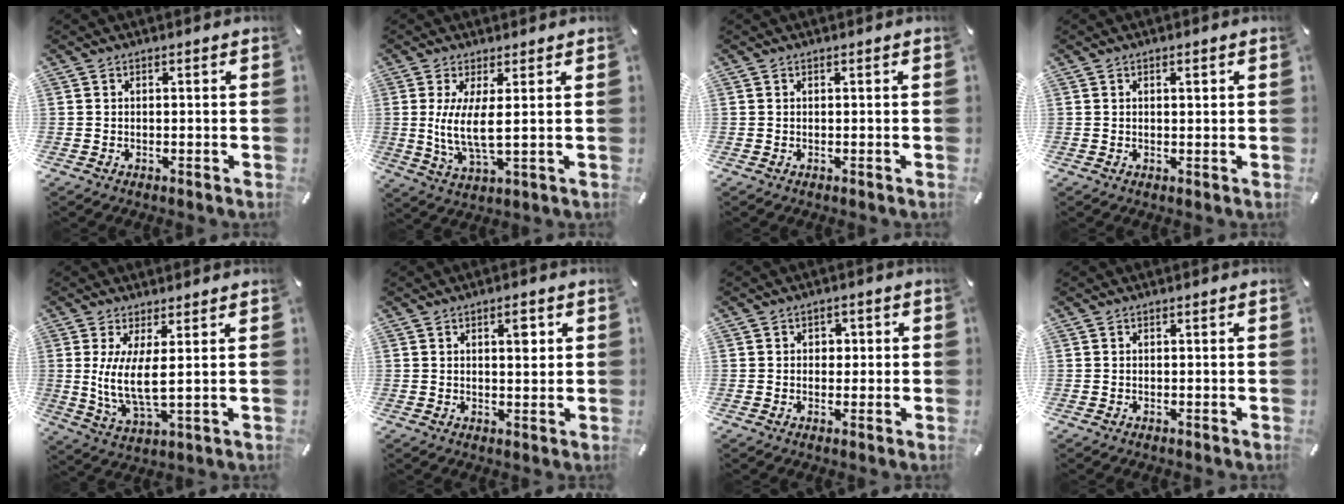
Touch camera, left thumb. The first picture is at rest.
{"total": 8.3, "force": [1.2, 1.9, 8.0], "torque": [-0.177, -0.017, 0.017]}
{"total": 0.0}
{"total": 1.1, "force": [0.4, 0.5, 0.9], "torque": [-0.010, 0.000, 0.003]}
{"total": 8.4, "force": [1.7, 2.0, 7.9], "torque": [-0.178, -0.017, 0.028]}
{"total": 4.3, "force": [1.4, 1.9, 3.6], "torque": [-0.042, -0.007, 0.016]}
{"total": 2.3, "force": [-0.5, 2.0, 1.0], "torque": [-0.013, 0.006, -0.016]}
{"total": 0.0}